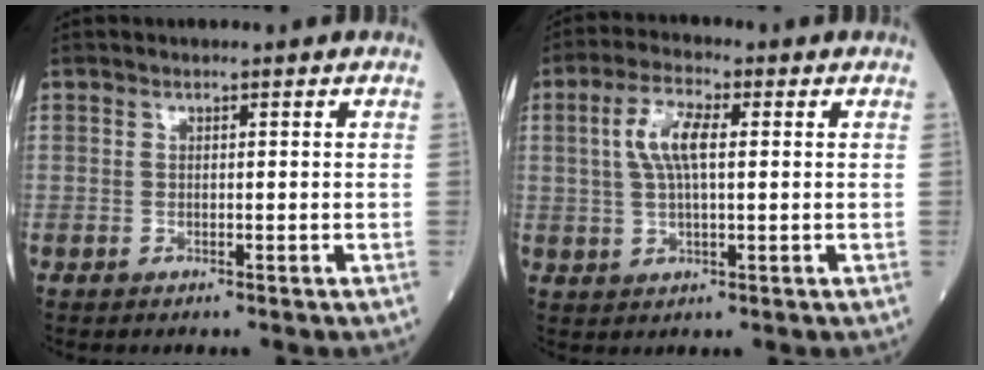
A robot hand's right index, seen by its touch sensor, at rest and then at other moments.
{"total": 6.6, "force": [1.3, 2.0, 6.2], "torque": [-0.132, 0.011, 0.027]}